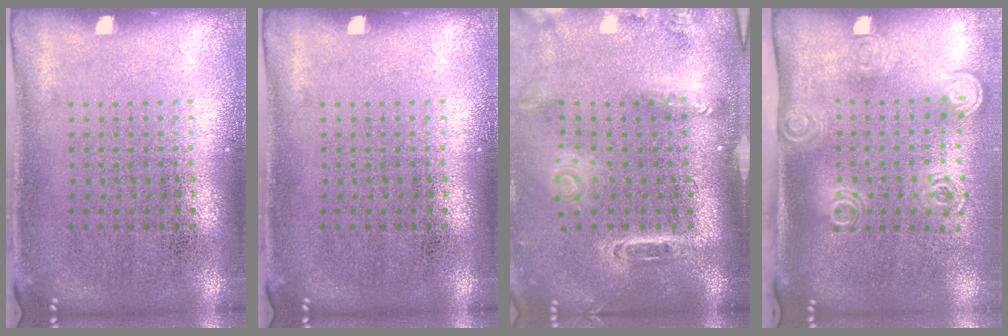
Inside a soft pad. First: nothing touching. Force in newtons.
{"total": 0.0}
{"total": 2.9, "press": 2.1, "slide": 2.1}
{"total": 2.0, "press": 1.5, "slide": 1.3}